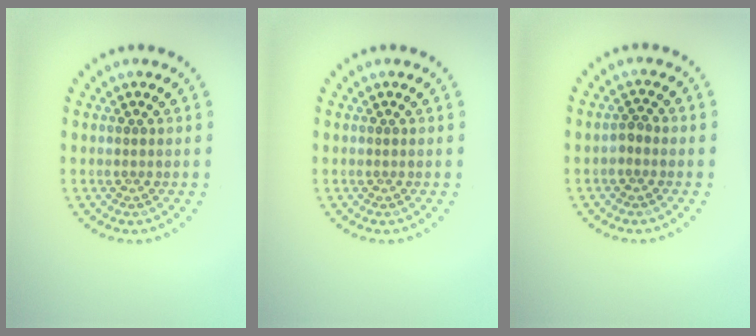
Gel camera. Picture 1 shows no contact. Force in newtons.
{"total": 0.0}
{"total": 1.0, "press": 0.9, "slide": 0.3}